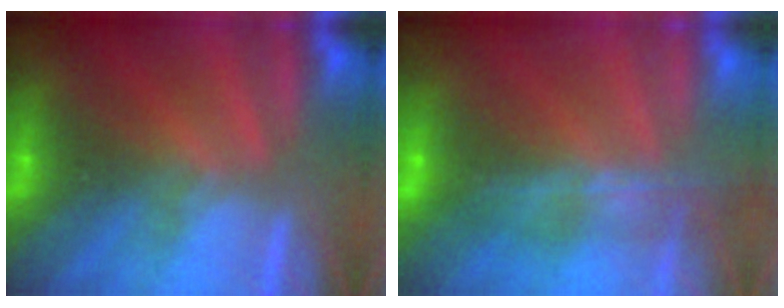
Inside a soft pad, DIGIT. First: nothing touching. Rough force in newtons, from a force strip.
{"total": 7.6}